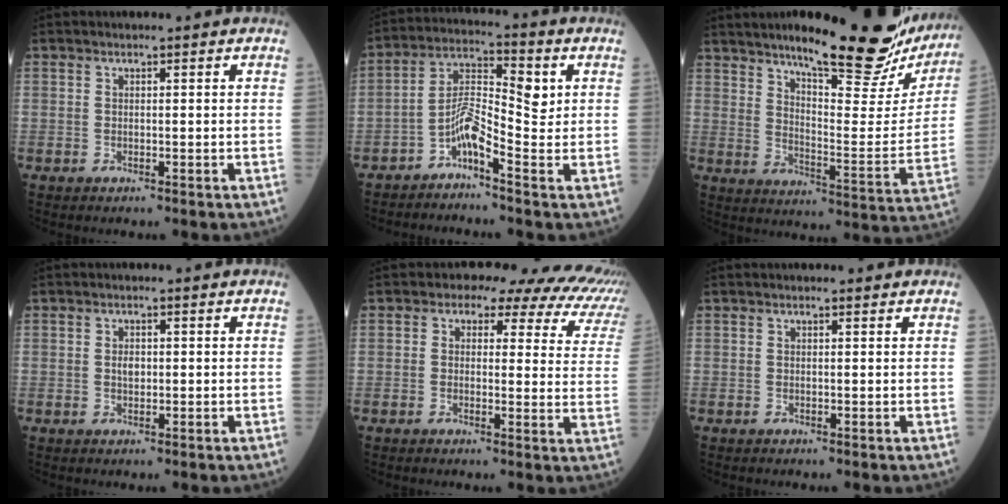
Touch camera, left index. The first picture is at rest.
{"total": 6.5, "force": [-1.2, 1.6, 6.2], "torque": [-0.120, 0.028, -0.023]}
{"total": 24.3, "force": [19.7, 4.3, 13.6], "torque": [-0.194, -0.037, 0.260]}
{"total": 1.5, "force": [0.0, 0.9, 1.1], "torque": [-0.018, 0.000, 0.003]}
{"total": 13.8, "force": [10.8, 5.8, 6.3], "torque": [-0.054, 0.011, 0.093]}
{"total": 0.9, "force": [0.7, 0.3, 0.5], "torque": [-0.012, 0.006, 0.007]}